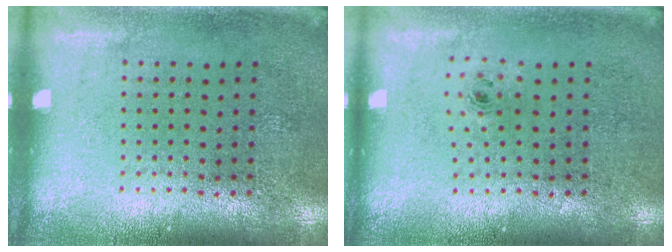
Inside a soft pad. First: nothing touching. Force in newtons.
{"total": 0.6, "press": 0.3, "slide": 0.6}